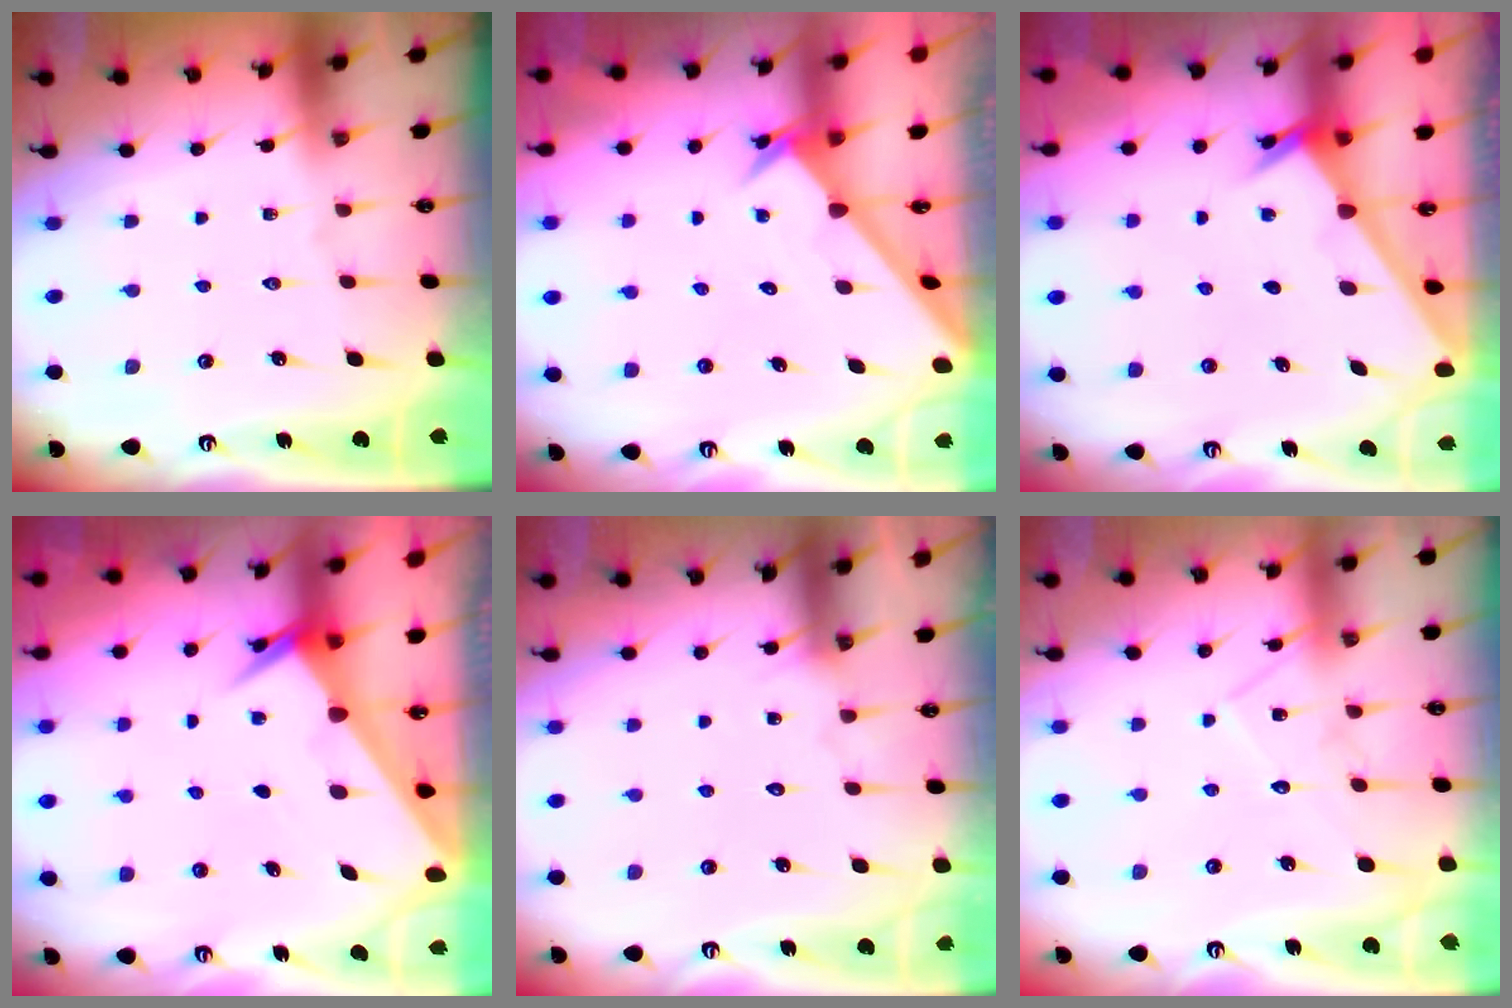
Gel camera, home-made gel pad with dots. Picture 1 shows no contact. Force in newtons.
{"total": 2.4, "press": 2.4, "slide": 0.2}
{"total": 2.6, "press": 2.6, "slide": 0.2}
{"total": 2.6, "press": 2.6, "slide": 0.2}
{"total": 5.8, "press": 5.8, "slide": 0.3}
{"total": 10.0, "press": 10.0, "slide": 0.7}